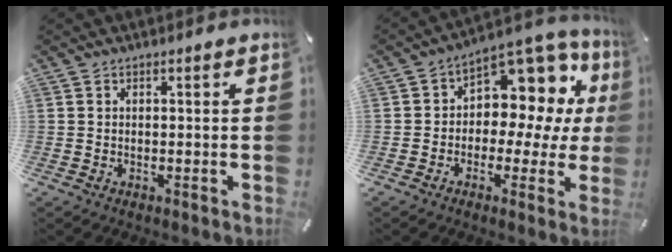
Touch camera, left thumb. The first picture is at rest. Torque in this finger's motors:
{"motor_torque": [1.82, 1.80, 0.19, 0.00, 0.21]}